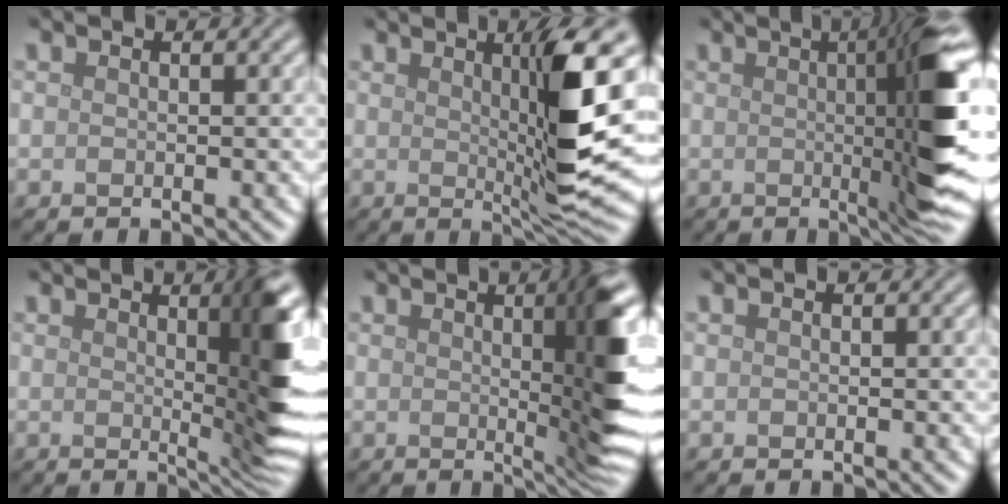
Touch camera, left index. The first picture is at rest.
{"total": 8.4, "force": [1.5, 1.1, 8.2], "torque": [-0.122, -0.010, 0.034]}
{"total": 11.5, "force": [0.8, 2.0, 11.3], "torque": [-0.131, 0.006, 0.013]}
{"total": 7.4, "force": [1.4, 1.3, 7.1], "torque": [-0.083, -0.004, 0.027]}
{"total": 8.3, "force": [1.2, 1.6, 8.0], "torque": [-0.091, 0.000, 0.023]}
{"total": 0.0}